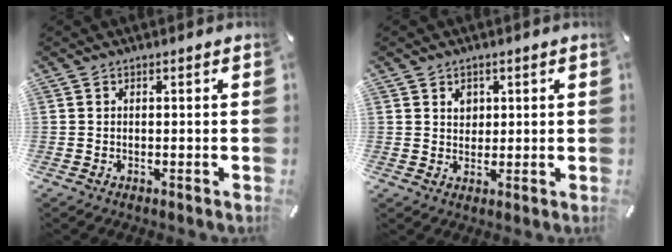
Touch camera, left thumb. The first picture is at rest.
{"total": 3.3, "force": [1.2, 3.0, 0.8], "torque": [0.000, -0.005, 0.017]}